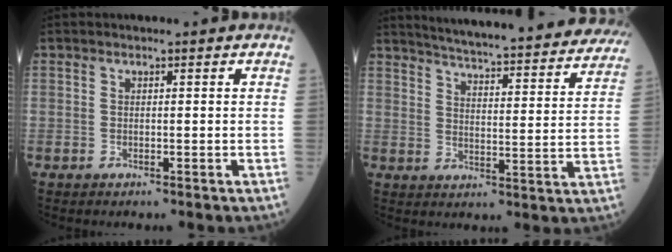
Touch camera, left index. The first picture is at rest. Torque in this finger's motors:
{"motor_torque": [0.61, -0.82, 0.25, 0.13]}